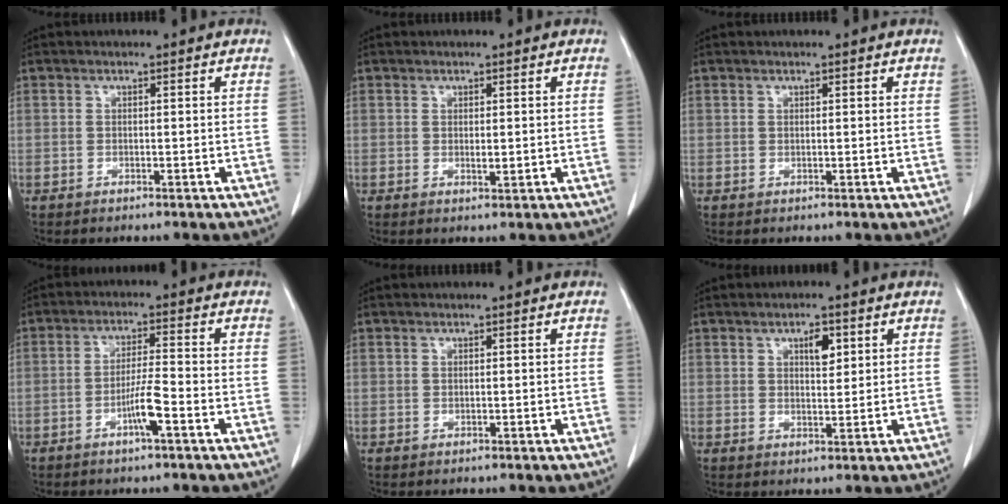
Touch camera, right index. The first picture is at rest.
{"total": 1.1, "force": [0.0, 0.4, 1.0], "torque": [-0.016, -0.004, 0.003]}
{"total": 0.0}
{"total": 4.0, "force": [-1.7, 0.3, 3.5], "torque": [-0.064, -0.001, -0.032]}
{"total": 0.0}
{"total": 3.5, "force": [1.7, 1.4, 2.7], "torque": [-0.041, -0.002, 0.028]}